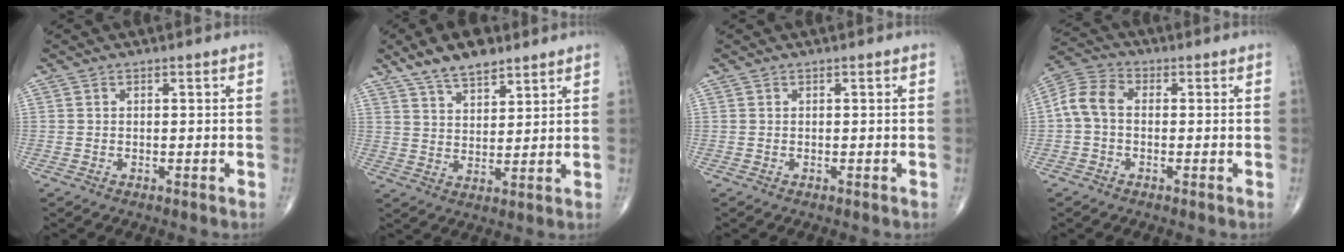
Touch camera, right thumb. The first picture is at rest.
{"total": 9.6, "force": [7.0, 4.0, 5.3], "torque": [-0.073, -0.031, 0.126]}
{"total": 0.0}
{"total": 6.7, "force": [-0.3, 4.6, 4.9], "torque": [-0.093, 0.022, -0.018]}